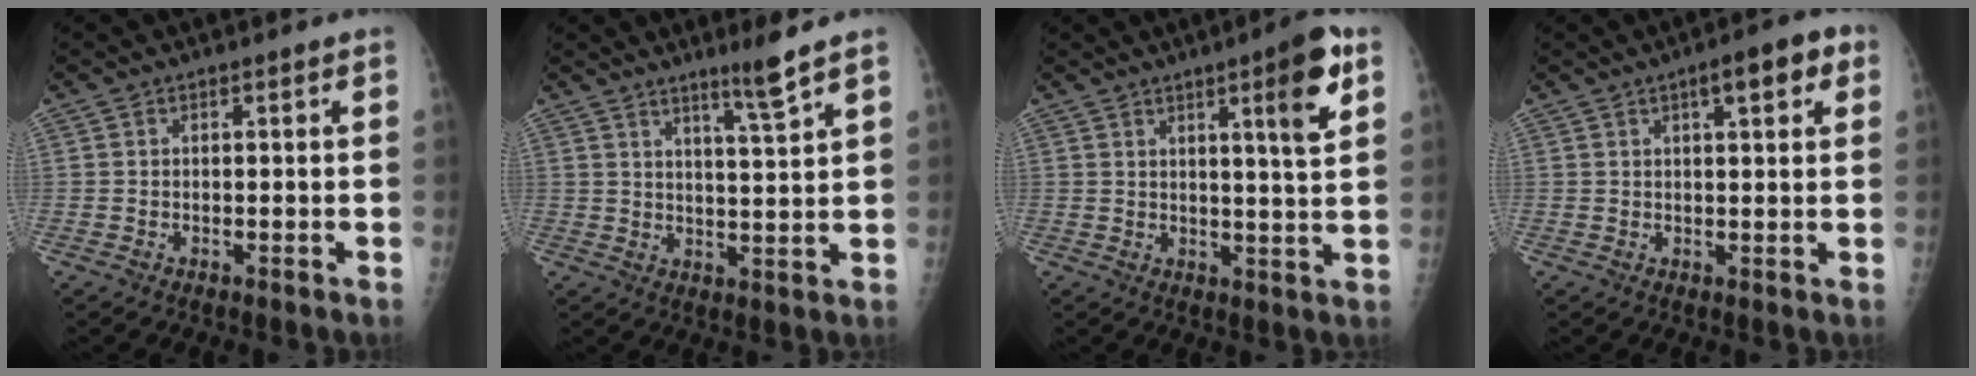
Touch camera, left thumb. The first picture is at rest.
{"total": 5.5, "force": [4.0, -0.8, 3.7], "torque": [-0.062, -0.036, 0.070]}
{"total": 8.6, "force": [4.2, 0.5, 7.4], "torque": [-0.097, -0.021, 0.057]}
{"total": 6.5, "force": [3.0, 1.9, 5.4], "torque": [-0.058, 0.007, 0.036]}